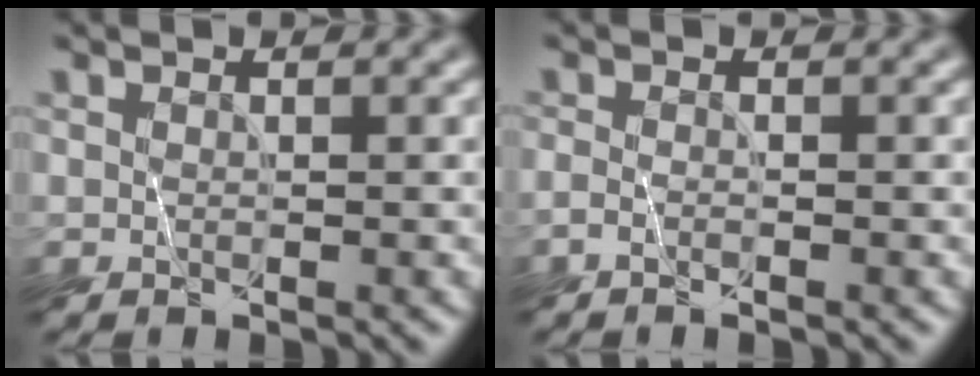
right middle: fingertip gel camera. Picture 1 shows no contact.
{"total": 1.0, "force": [-1.0, -0.1, 0.3], "torque": [-0.014, -0.003, -0.023]}